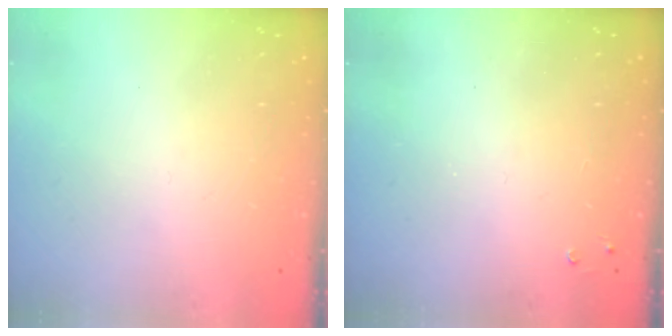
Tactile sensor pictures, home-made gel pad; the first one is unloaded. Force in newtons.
{"total": 1.9, "press": 1.8, "slide": 0.4}